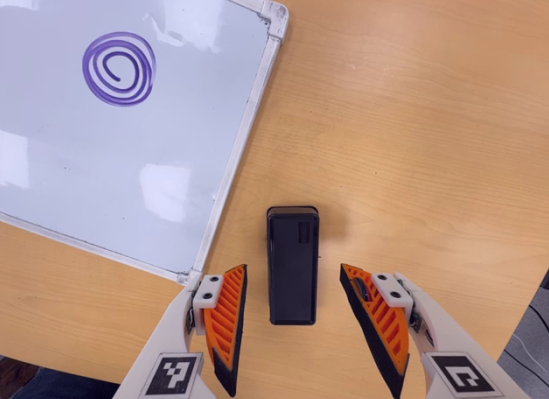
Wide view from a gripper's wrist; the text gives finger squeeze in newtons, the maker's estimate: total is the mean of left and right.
{"total": 0.0}